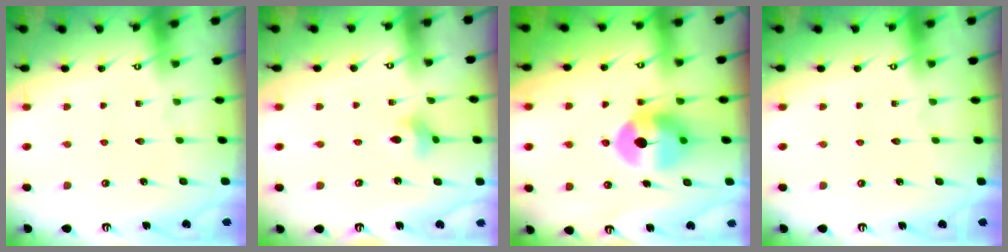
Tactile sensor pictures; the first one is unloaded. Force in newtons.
{"total": 2.9, "press": 2.8, "slide": 0.8}
{"total": 8.5, "press": 8.4, "slide": 0.3}
{"total": 0.0}